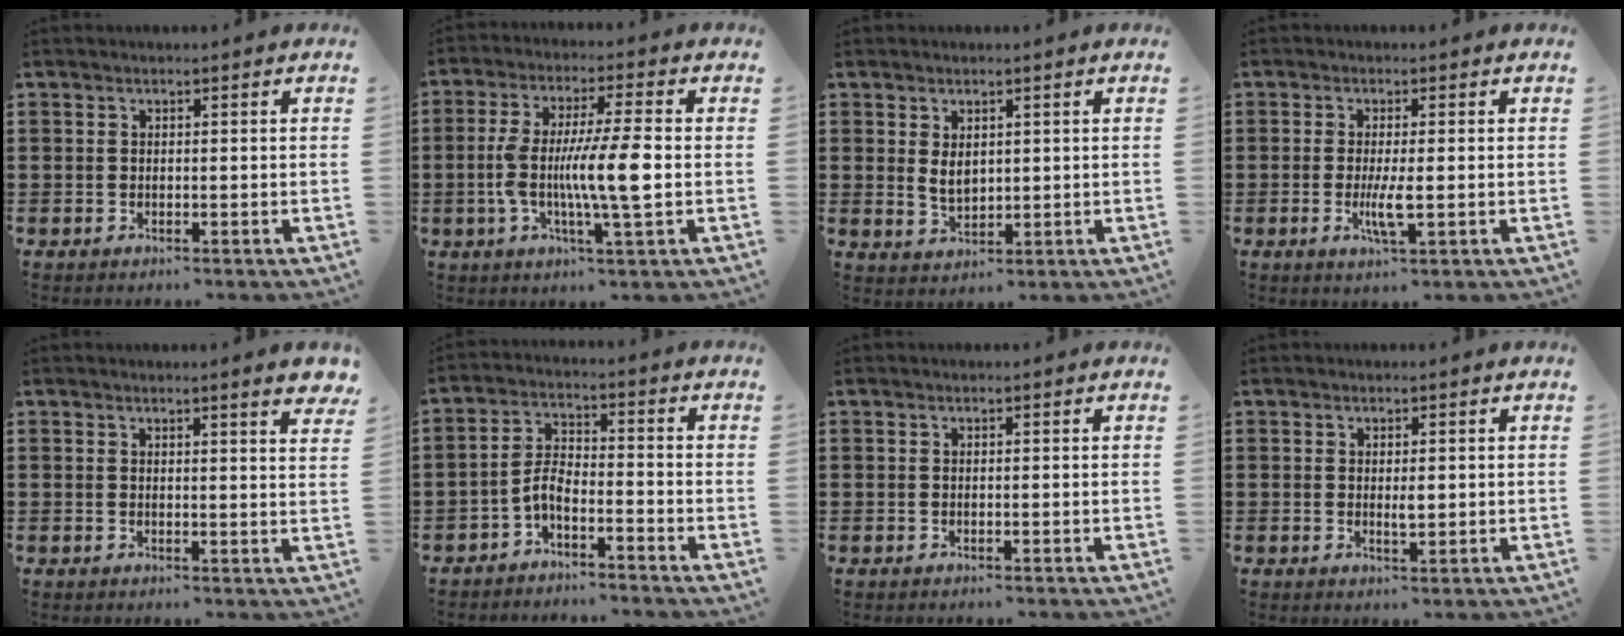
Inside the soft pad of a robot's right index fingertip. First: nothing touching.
{"total": 10.0, "force": [-1.2, 1.0, 9.8], "torque": [-0.191, -0.008, -0.029]}
{"total": 2.9, "force": [1.0, 1.8, 2.0], "torque": [-0.035, 0.002, 0.018]}
{"total": 3.9, "force": [-0.7, 0.5, 3.8], "torque": [-0.081, -0.009, -0.017]}
{"total": 2.8, "force": [2.3, 0.0, 1.7], "torque": [-0.031, -0.004, 0.040]}
{"total": 3.9, "force": [-3.1, 1.1, 2.2], "torque": [-0.057, 0.002, -0.068]}
{"total": 0.0}
{"total": 1.7, "force": [0.2, 0.6, 1.6], "torque": [-0.031, 0.002, 0.003]}